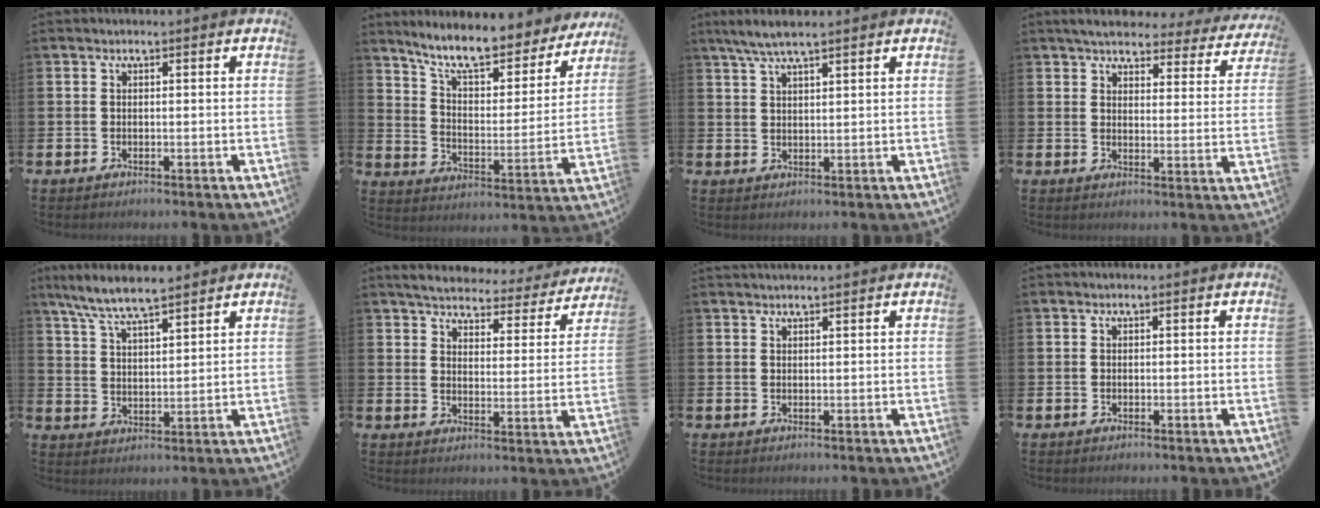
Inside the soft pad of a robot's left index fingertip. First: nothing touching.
{"total": 9.3, "force": [8.4, 1.8, 3.6], "torque": [-0.096, -0.061, 0.142]}
{"total": 5.0, "force": [4.1, 0.9, 2.8], "torque": [-0.060, -0.006, 0.072]}
{"total": 4.5, "force": [4.2, 1.0, 1.2], "torque": [-0.041, -0.024, 0.072]}
{"total": 7.3, "force": [6.7, 0.8, 2.6], "torque": [-0.076, -0.023, 0.123]}
{"total": 4.7, "force": [4.5, 0.9, 1.0], "torque": [-0.041, -0.033, 0.072]}
{"total": 0.9, "force": [0.9, -0.1, 0.0], "torque": [-0.001, -0.003, 0.018]}
{"total": 0.0}